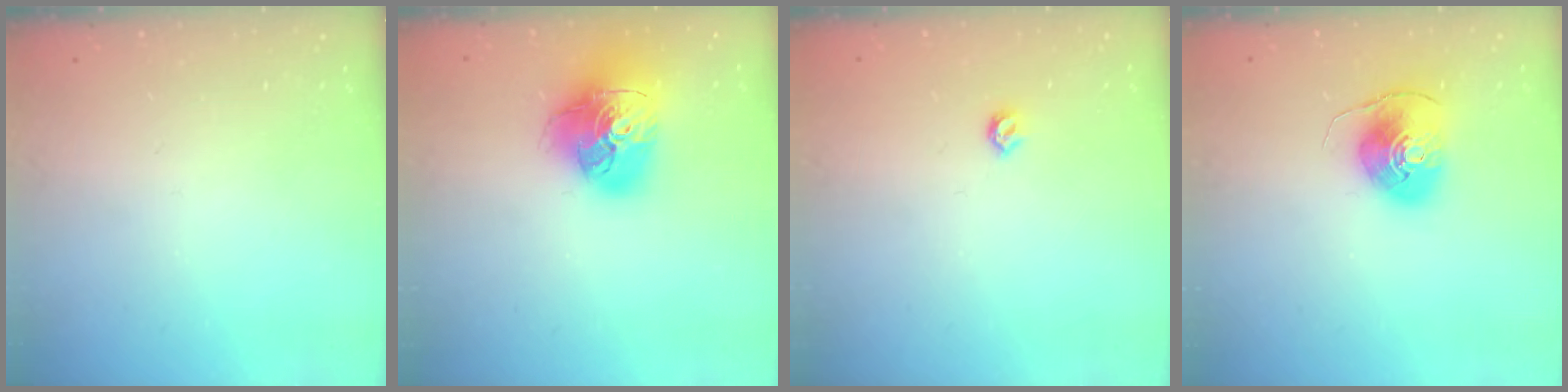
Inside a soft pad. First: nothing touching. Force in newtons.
{"total": 20.5, "press": 20.4, "slide": 2.4}
{"total": 4.2, "press": 4.2, "slide": 0.7}
{"total": 8.4, "press": 8.3, "slide": 1.5}